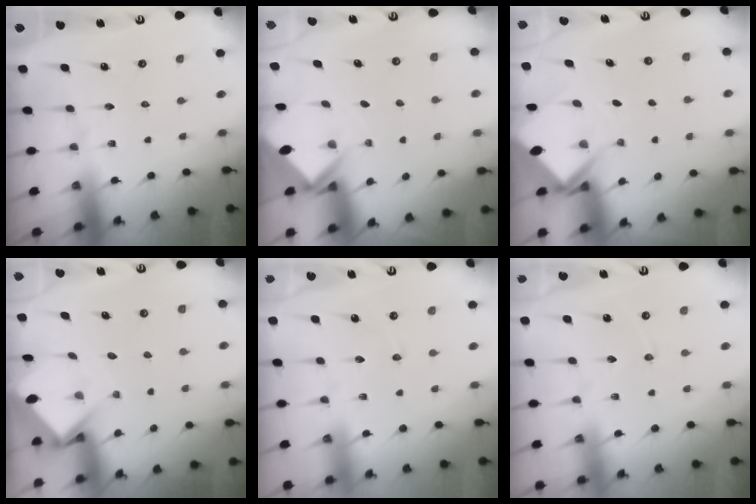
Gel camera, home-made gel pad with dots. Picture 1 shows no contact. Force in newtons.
{"total": 2.7, "press": 2.7, "slide": 0.1}
{"total": 5.0, "press": 5.0, "slide": 0.6}
{"total": 3.7, "press": 3.7, "slide": 0.3}
{"total": 2.2, "press": 2.2, "slide": 0.2}
{"total": 4.0, "press": 4.0, "slide": 0.4}